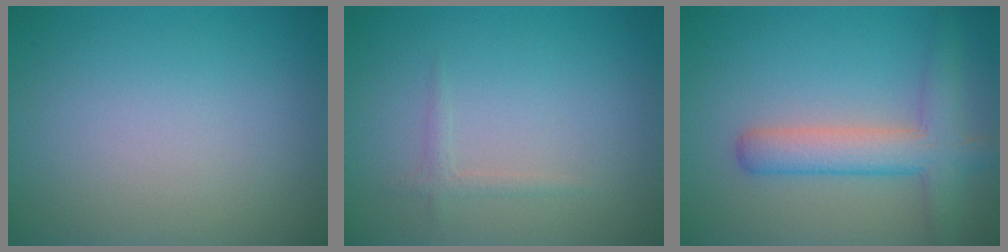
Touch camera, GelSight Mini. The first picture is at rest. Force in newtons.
{"total": 0.9, "press": 0.9, "slide": 0.0}
{"total": 4.6, "press": 4.6, "slide": 0.2}